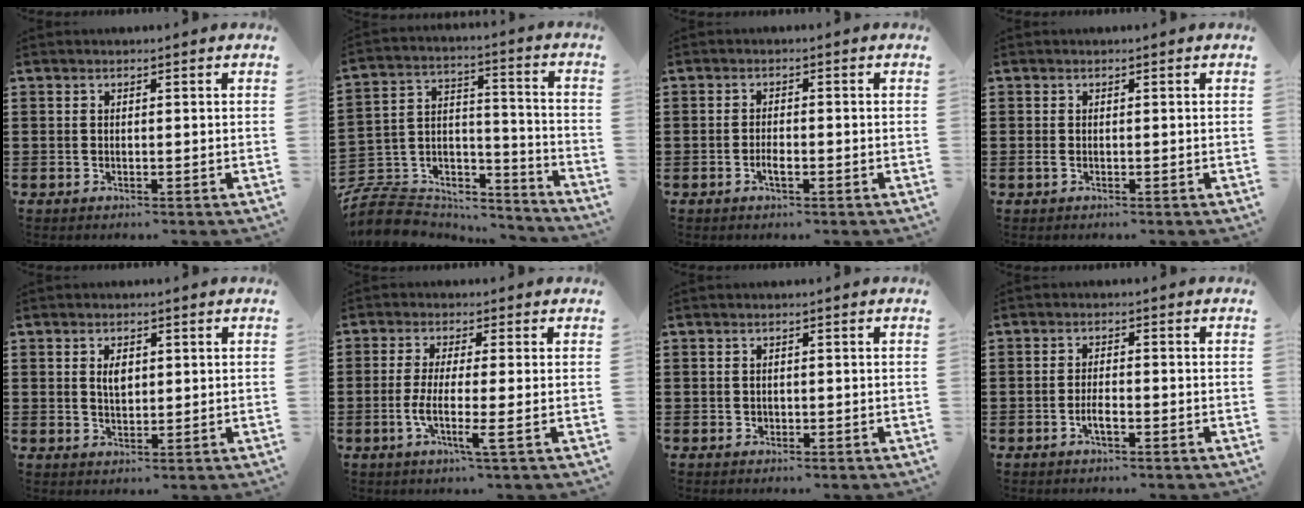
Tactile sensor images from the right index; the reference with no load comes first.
{"total": 7.7, "force": [-6.6, 3.6, 1.4], "torque": [-0.044, 0.002, -0.130]}
{"total": 2.0, "force": [-0.9, 0.6, 1.7], "torque": [-0.032, 0.001, -0.017]}
{"total": 0.5, "force": [-0.2, 0.2, 0.5], "torque": [-0.012, -0.003, -0.002]}
{"total": 2.6, "force": [0.7, 1.4, 2.1], "torque": [-0.038, 0.003, 0.009]}
{"total": 5.2, "force": [-1.5, 0.1, 5.0], "torque": [-0.104, -0.017, -0.031]}
{"total": 0.5, "force": [0.0, 0.5, 0.1], "torque": [-0.004, 0.003, 0.000]}
{"total": 2.5, "force": [-1.2, 0.6, 2.1], "torque": [-0.037, 0.002, -0.021]}